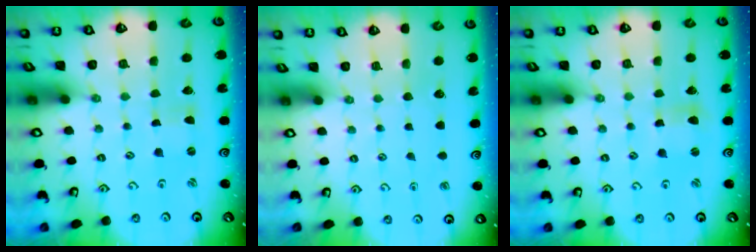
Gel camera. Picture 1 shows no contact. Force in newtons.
{"total": 0.0}
{"total": 2.3, "press": 2.3, "slide": 0.3}